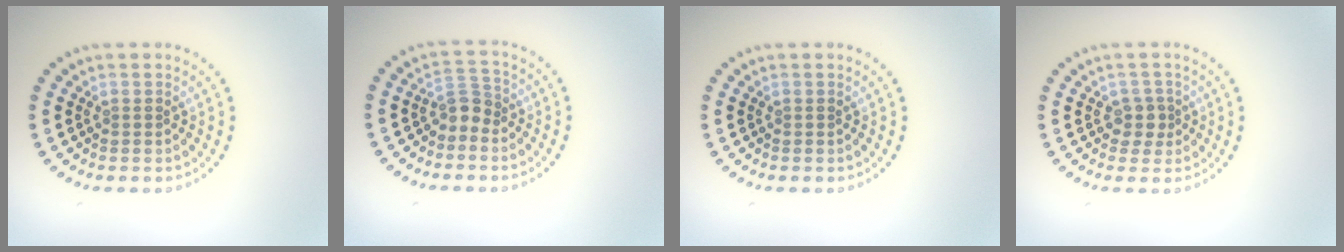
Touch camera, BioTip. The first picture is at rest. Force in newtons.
{"total": 2.1, "press": 1.6, "slide": 1.3}
{"total": 0.0}
{"total": 1.7, "press": 1.4, "slide": 1.0}